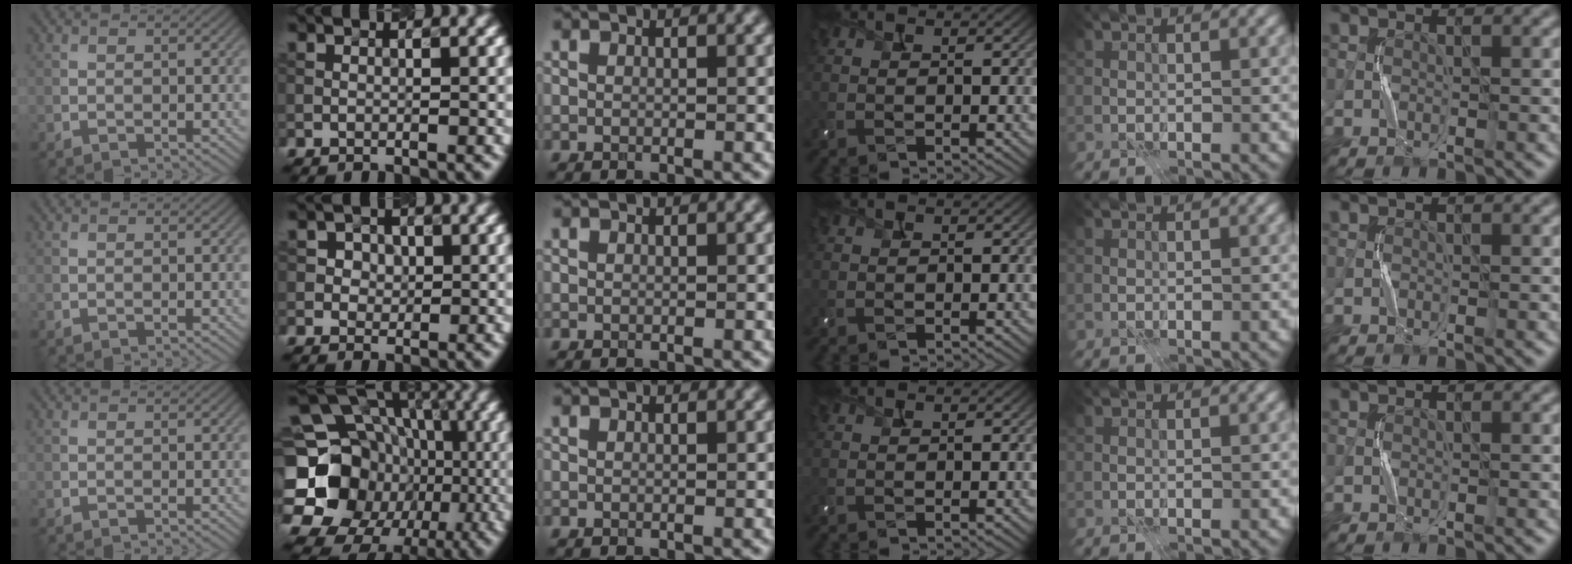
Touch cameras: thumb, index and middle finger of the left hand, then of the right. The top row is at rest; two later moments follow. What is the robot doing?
{"motion": "press", "object": "camera"}